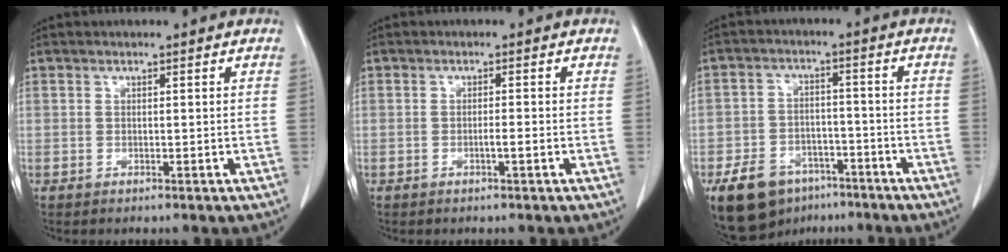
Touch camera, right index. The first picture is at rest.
{"total": 1.3, "force": [-0.5, 0.0, 1.2], "torque": [-0.021, 0.000, -0.010]}
{"total": 11.1, "force": [-7.3, 6.9, 4.8], "torque": [-0.080, 0.009, -0.115]}